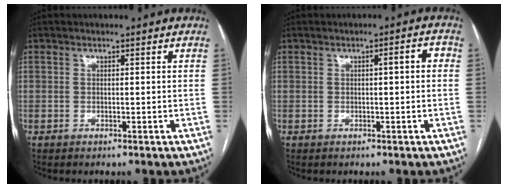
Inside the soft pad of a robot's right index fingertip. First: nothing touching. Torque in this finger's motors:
{"motor_torque": [0.19, 0.02, 0.02, 0.02]}